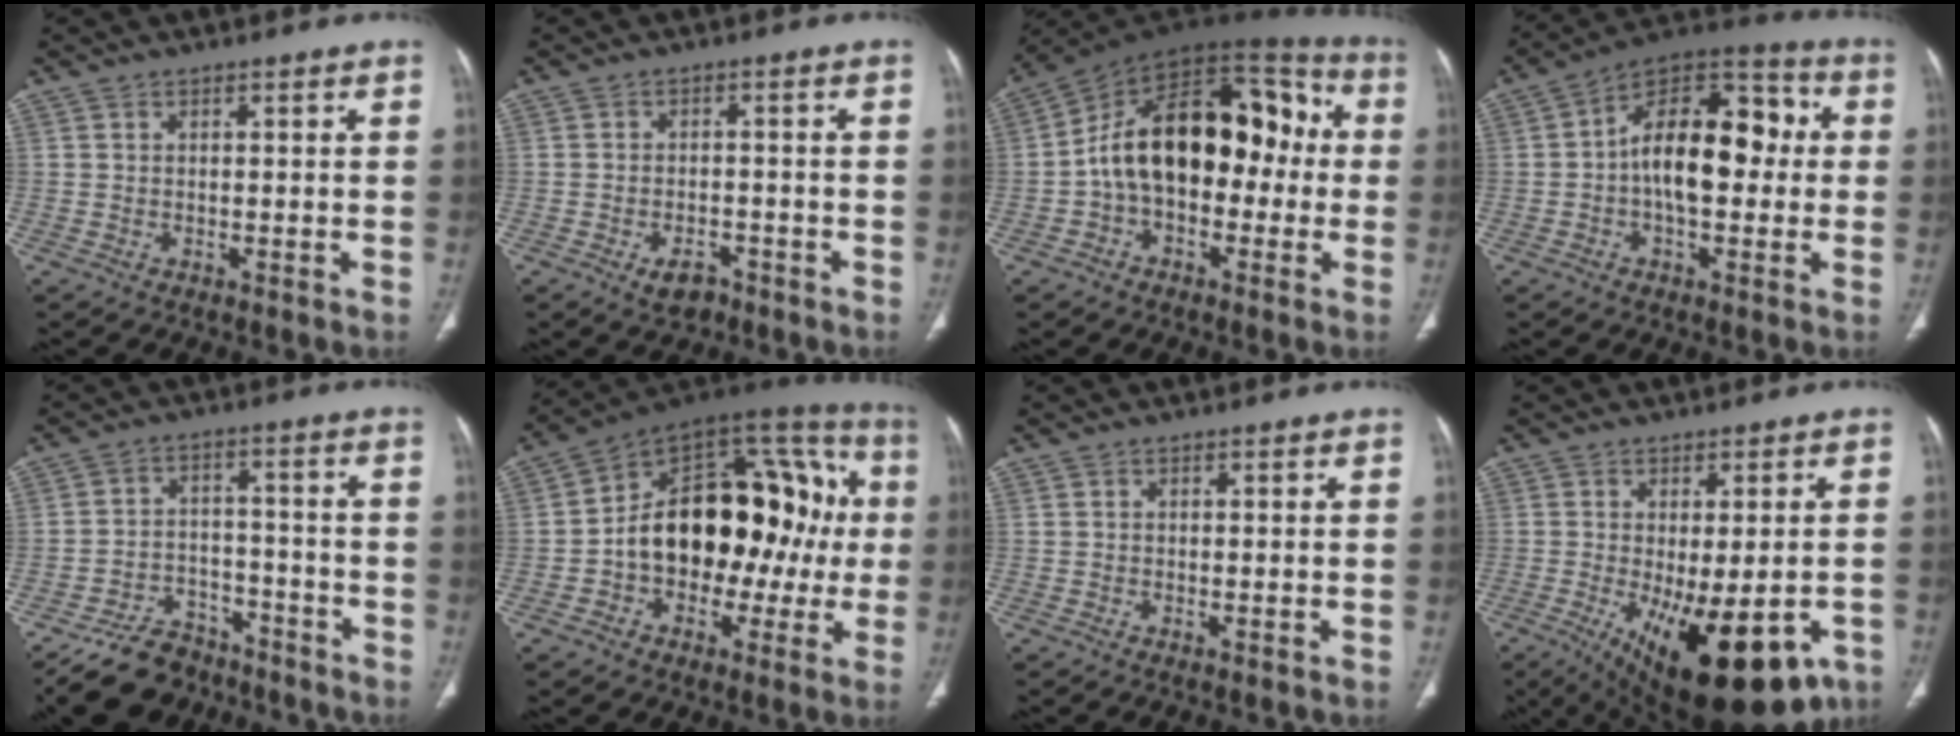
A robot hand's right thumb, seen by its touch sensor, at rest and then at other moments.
{"total": 4.0, "force": [-2.4, 2.3, 2.1], "torque": [-0.030, 0.012, -0.033]}
{"total": 21.0, "force": [-0.7, 12.8, 16.7], "torque": [-0.235, 0.065, -0.021]}
{"total": 17.2, "force": [0.3, 9.5, 14.3], "torque": [-0.201, 0.045, -0.005]}
{"total": 12.5, "force": [-10.1, 6.7, 3.0], "torque": [-0.039, 0.068, -0.161]}
{"total": 25.8, "force": [-0.5, 16.1, 20.2], "torque": [-0.269, 0.059, -0.006]}
{"total": 0.5, "force": [-0.2, 0.2, 0.5], "torque": [-0.013, -0.003, -0.003]}
{"total": 20.1, "force": [-8.8, 8.6, 16.0], "torque": [-0.196, -0.023, -0.108]}